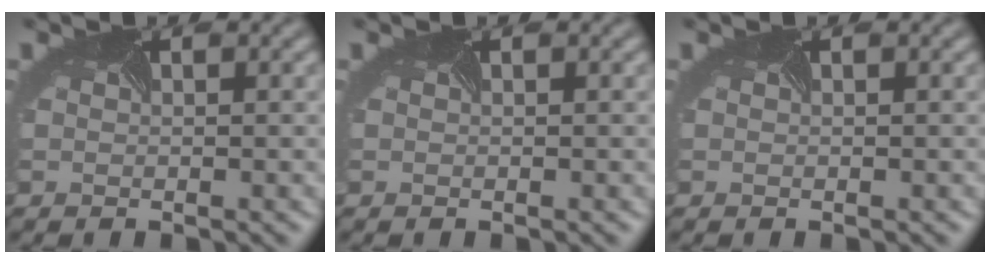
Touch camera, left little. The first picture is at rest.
{"total": 0.0}
{"total": 0.0}